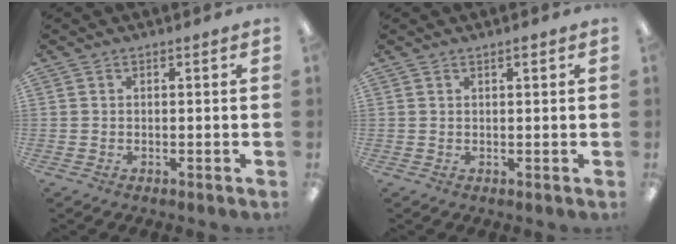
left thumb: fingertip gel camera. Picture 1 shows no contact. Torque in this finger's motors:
{"motor_torque": [-0.07, 0.00, 0.00, 0.11, 0.03]}